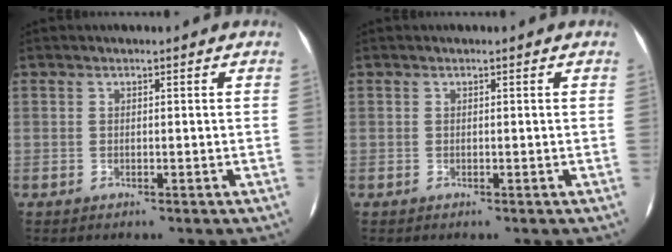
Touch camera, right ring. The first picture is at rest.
{"total": 0.0}